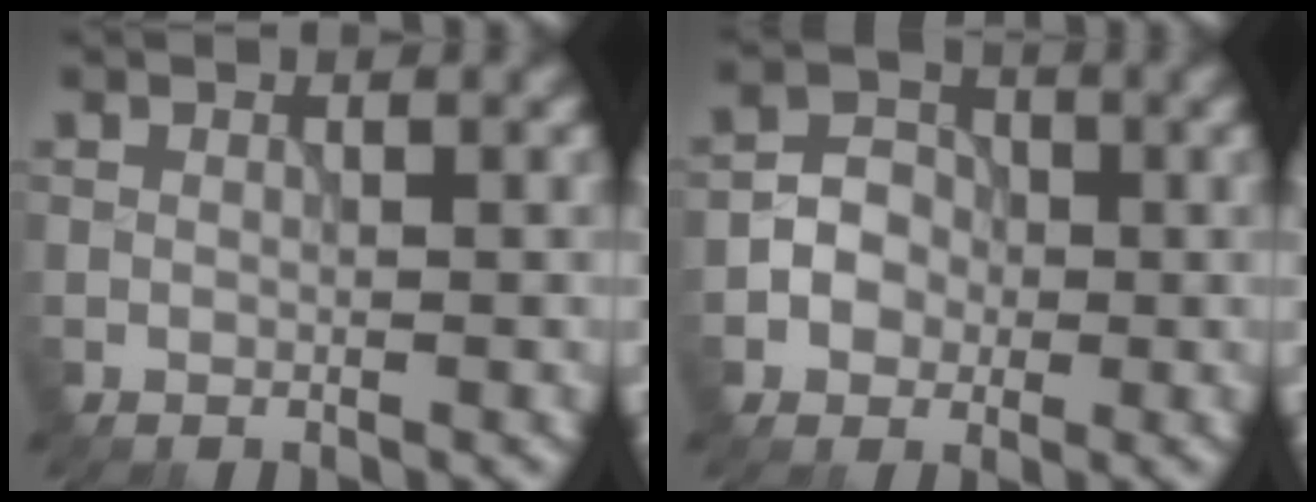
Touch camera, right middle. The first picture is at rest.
{"total": 3.0, "force": [-0.8, 2.6, 1.3], "torque": [-0.013, 0.006, -0.018]}